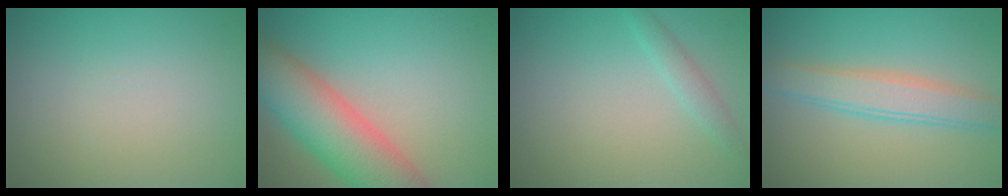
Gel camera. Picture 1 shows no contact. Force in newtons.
{"total": 9.3, "press": 9.3, "slide": 0.7}
{"total": 1.5, "press": 1.5, "slide": 0.1}
{"total": 3.6, "press": 3.6, "slide": 0.1}